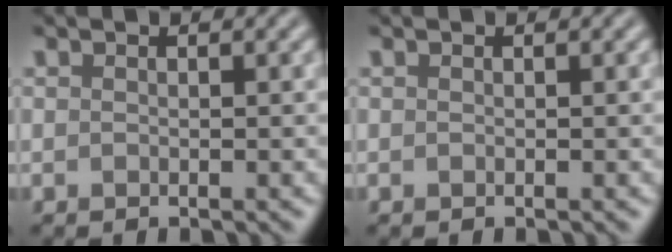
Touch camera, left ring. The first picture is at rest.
{"total": 0.0}